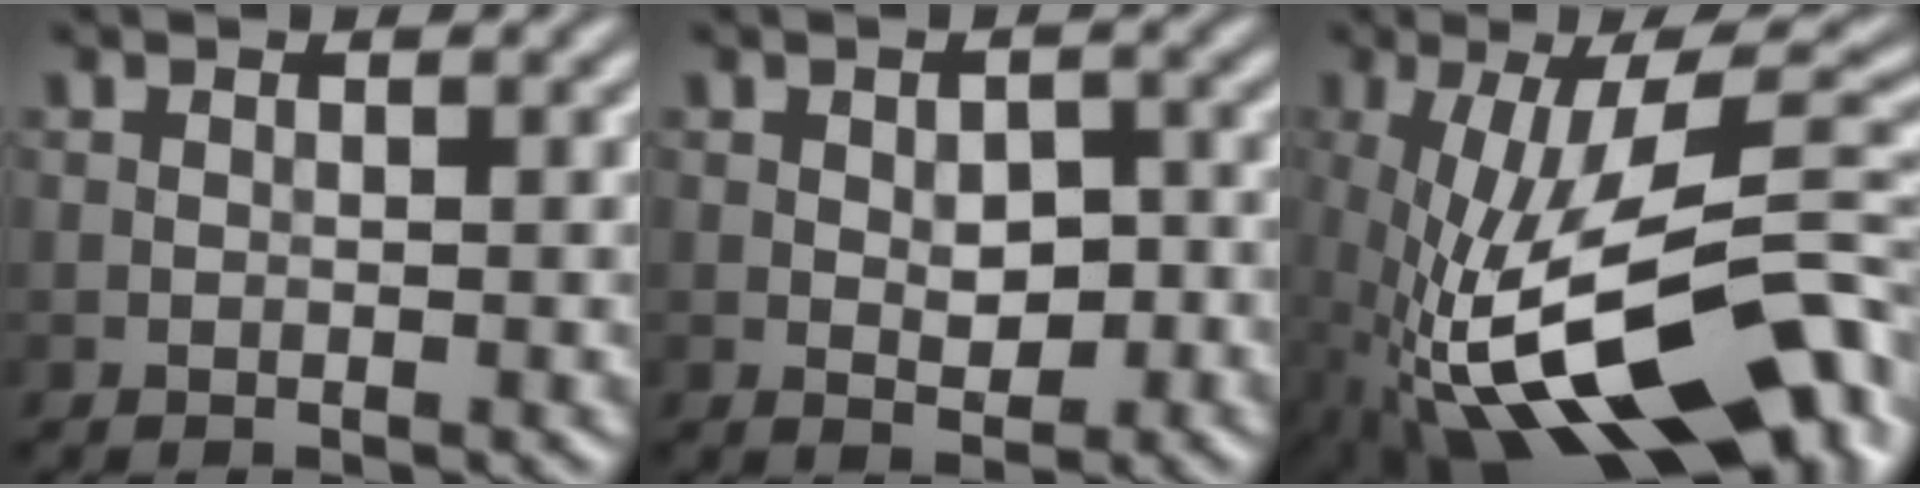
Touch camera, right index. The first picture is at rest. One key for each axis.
{"total": 2.8, "fx": -0.2, "fy": 1.6, "fz": 2.3, "tx": -0.033, "ty": -0.003, "tz": -0.002}
{"total": 16.1, "fx": -4.9, "fy": 5.5, "fz": 14.3, "tx": -0.240, "ty": 0.017, "tz": -0.085}